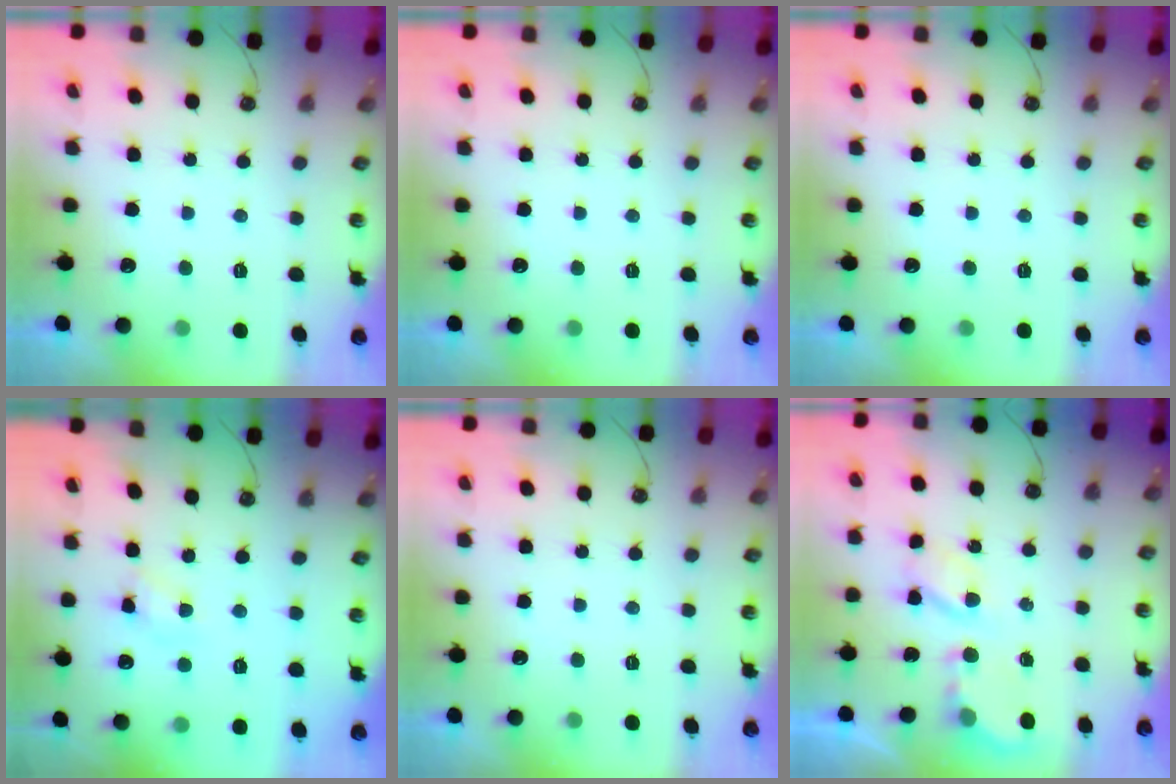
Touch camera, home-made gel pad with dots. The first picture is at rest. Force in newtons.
{"total": 0.0}
{"total": 0.0}
{"total": 5.1, "press": 5.0, "slide": 0.4}
{"total": 0.0}
{"total": 5.7, "press": 5.7, "slide": 0.3}